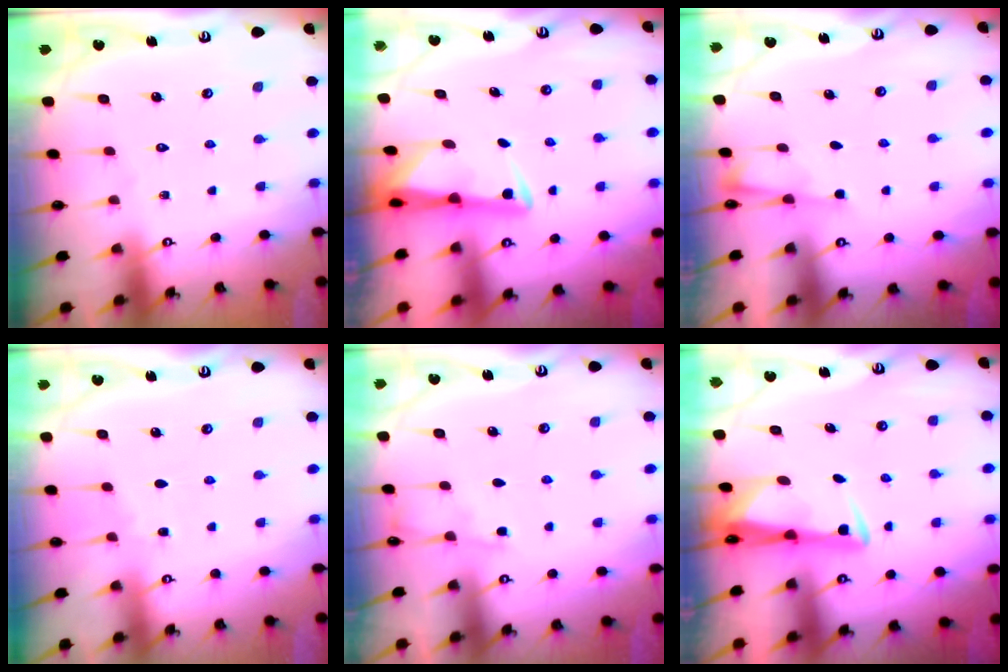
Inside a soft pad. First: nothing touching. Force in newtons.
{"total": 3.0, "press": 2.9, "slide": 0.5}
{"total": 2.3, "press": 2.2, "slide": 0.4}
{"total": 3.6, "press": 3.5, "slide": 0.5}
{"total": 2.5, "press": 2.5, "slide": 0.4}
{"total": 3.0, "press": 2.8, "slide": 0.9}